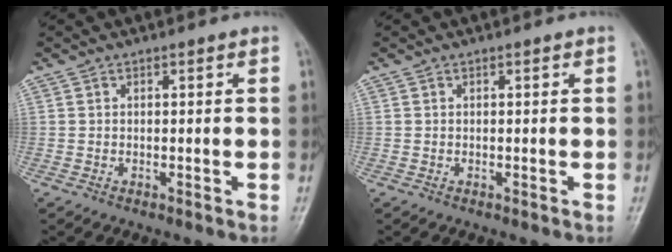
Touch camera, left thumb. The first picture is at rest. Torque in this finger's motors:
{"motor_torque": [-0.01, 0.01, -0.01, -0.01, 0.00]}